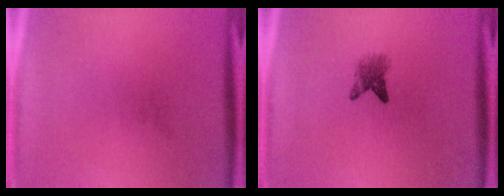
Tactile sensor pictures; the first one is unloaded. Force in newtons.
{"total": 2.7}